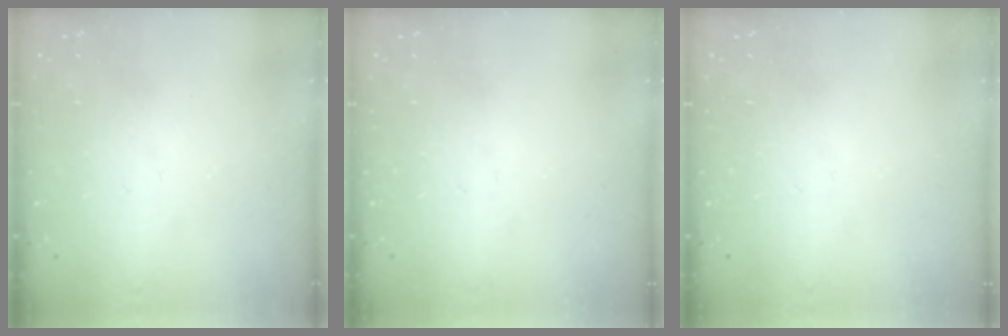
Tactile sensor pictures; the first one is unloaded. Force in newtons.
{"total": 0.0}
{"total": 0.0}